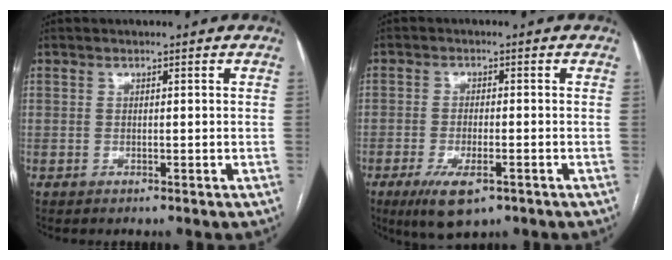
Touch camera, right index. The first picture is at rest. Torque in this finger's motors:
{"motor_torque": [0.74, -0.35, 0.33, 0.08]}